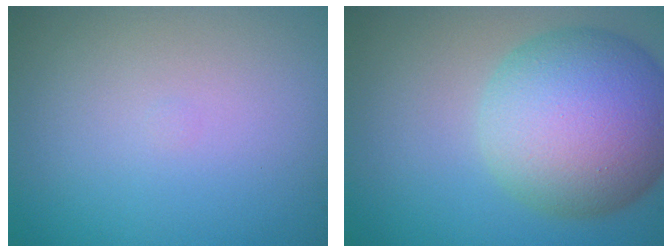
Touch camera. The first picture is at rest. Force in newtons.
{"total": 10.9, "press": 10.9, "slide": 0.2}